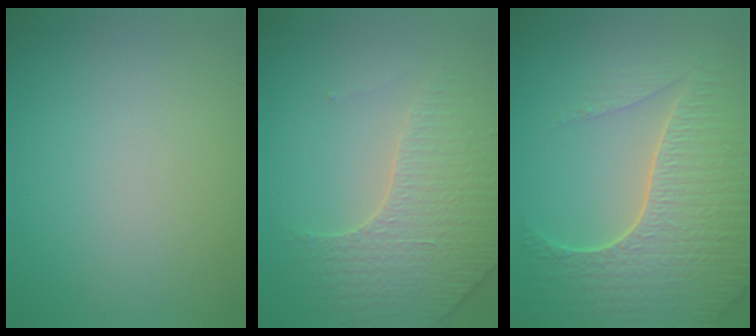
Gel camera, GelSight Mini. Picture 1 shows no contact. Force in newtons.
{"total": 3.7, "press": 3.6, "slide": 1.0}
{"total": 7.4, "press": 5.5, "slide": 5.0}